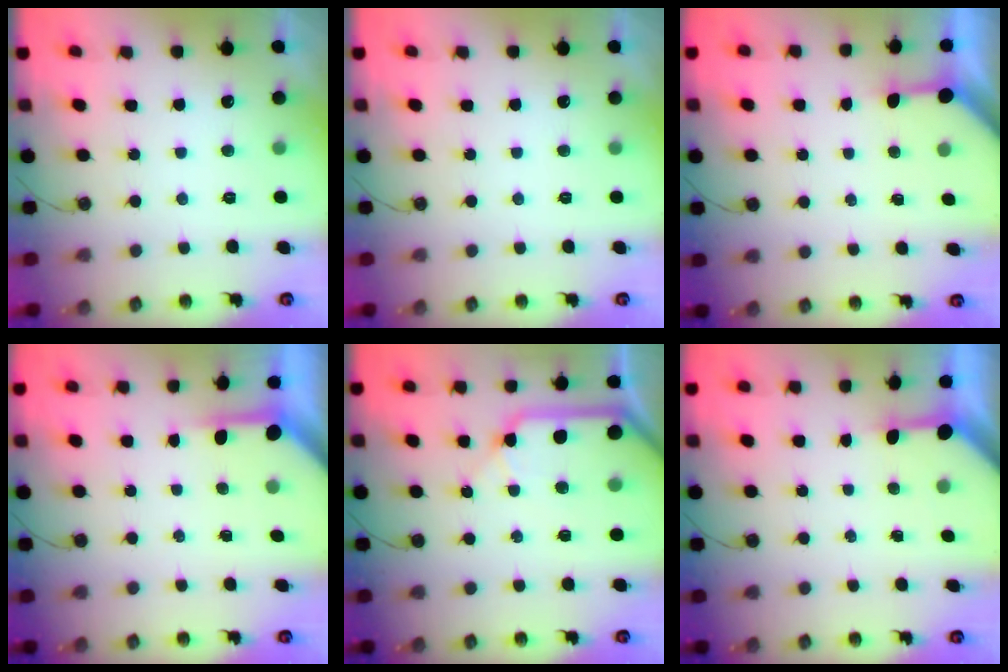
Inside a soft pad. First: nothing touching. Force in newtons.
{"total": 0.0}
{"total": 3.3, "press": 3.3, "slide": 0.3}
{"total": 3.8, "press": 3.8, "slide": 0.4}
{"total": 12.5, "press": 12.3, "slide": 1.8}
{"total": 3.4, "press": 3.4, "slide": 0.3}